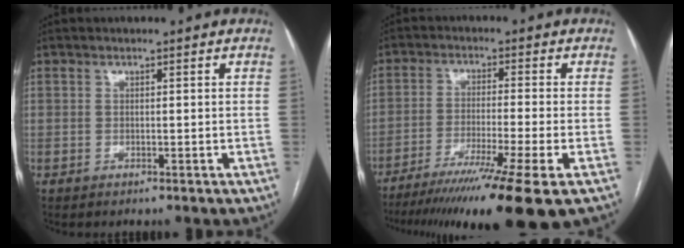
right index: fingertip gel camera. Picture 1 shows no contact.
{"total": 16.1, "force": [-11.5, -1.7, 11.2], "torque": [-0.157, -0.048, -0.183]}